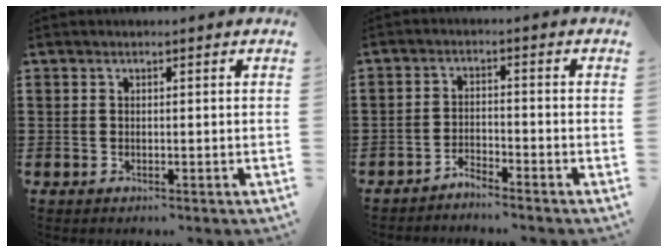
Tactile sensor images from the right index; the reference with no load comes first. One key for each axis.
{"total": 2.8, "fx": -2.8, "fy": -0.3, "fz": -0.2, "tx": -0.004, "ty": 0.003, "tz": -0.061}